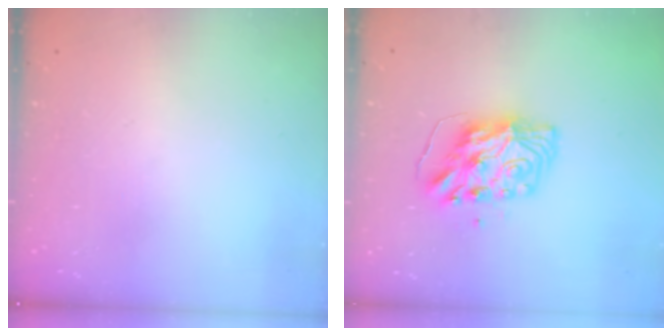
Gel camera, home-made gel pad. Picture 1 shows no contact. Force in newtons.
{"total": 9.9, "press": 9.9, "slide": 0.8}